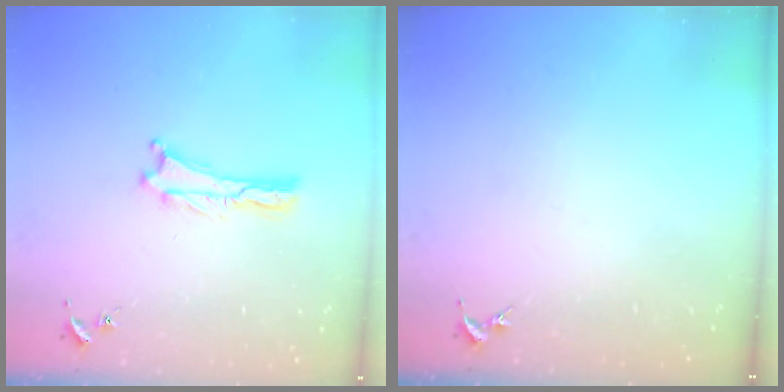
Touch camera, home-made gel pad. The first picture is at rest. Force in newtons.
{"total": 0.0}